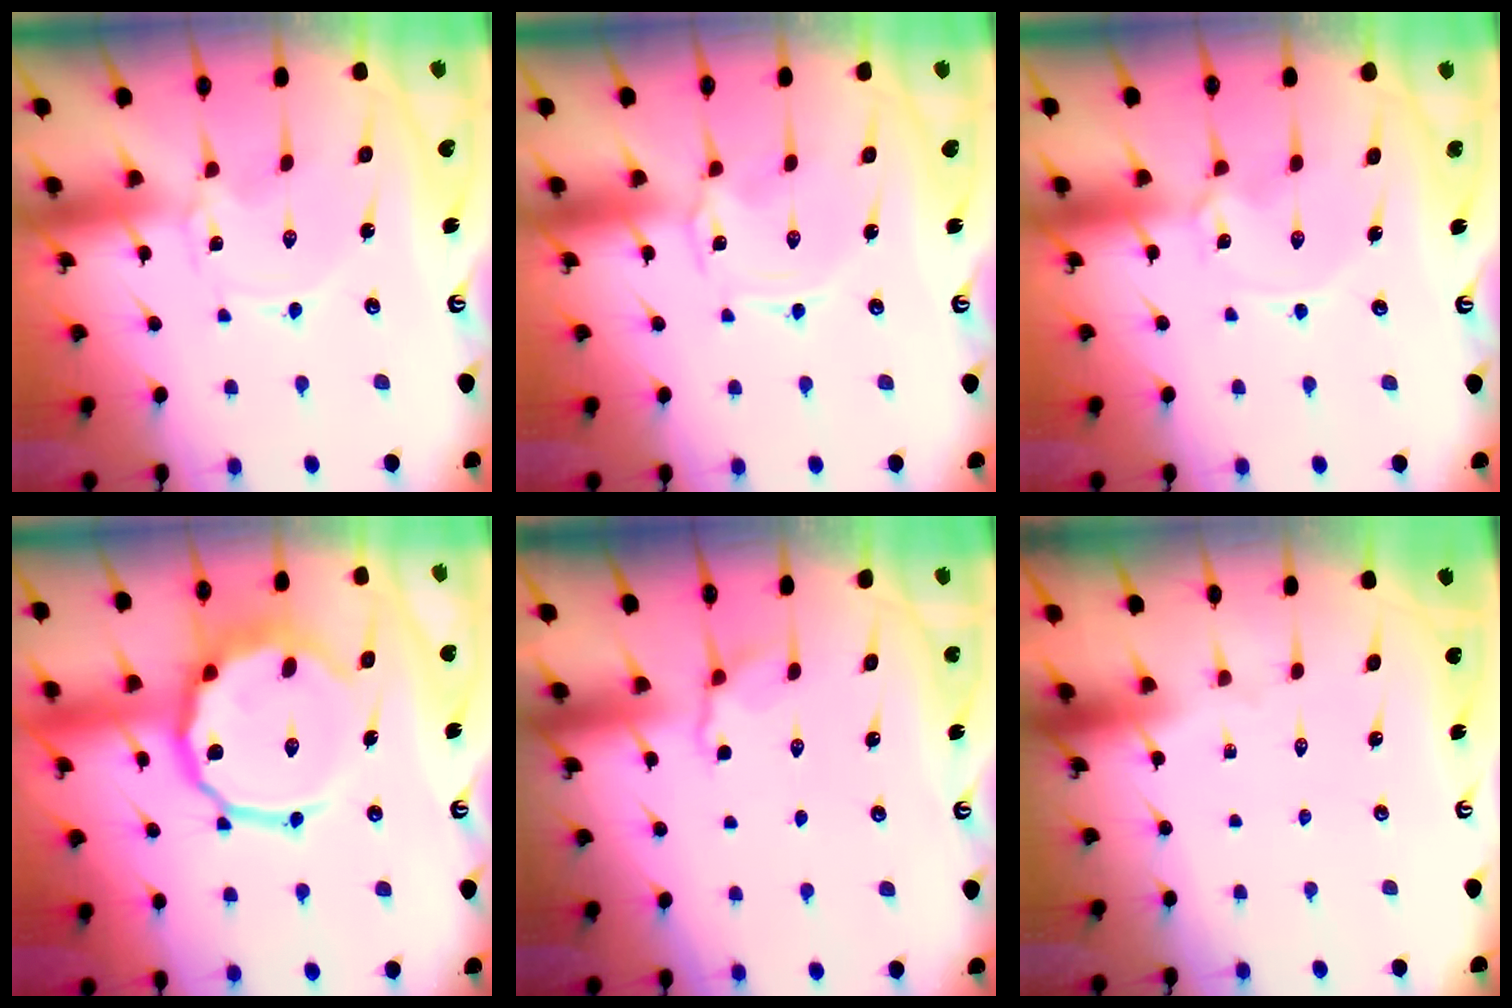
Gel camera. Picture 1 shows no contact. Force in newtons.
{"total": 1.2, "press": 1.2, "slide": 0.2}
{"total": 1.5, "press": 1.5, "slide": 0.0}
{"total": 14.4, "press": 14.2, "slide": 2.3}
{"total": 2.5, "press": 1.9, "slide": 1.6}
{"total": 0.0}